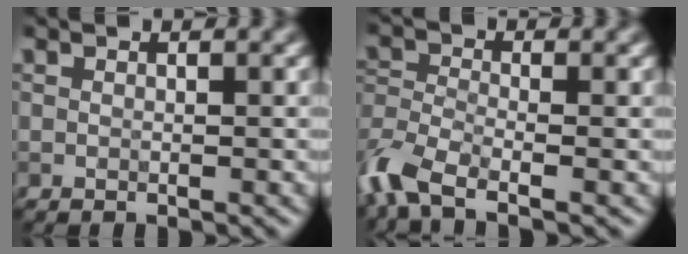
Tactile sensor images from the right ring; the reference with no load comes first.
{"total": 5.8, "force": [-3.8, 2.3, 3.6], "torque": [-0.085, -0.008, -0.092]}